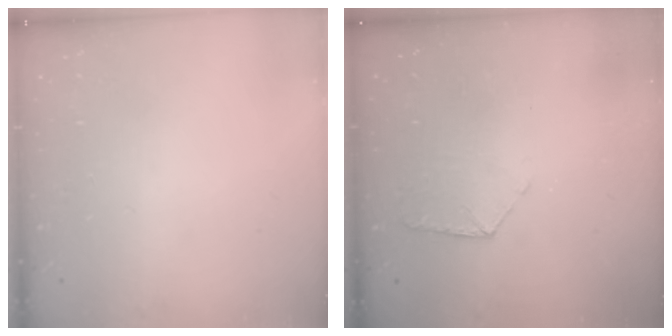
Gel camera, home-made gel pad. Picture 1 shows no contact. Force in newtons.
{"total": 7.3, "press": 7.2, "slide": 0.7}